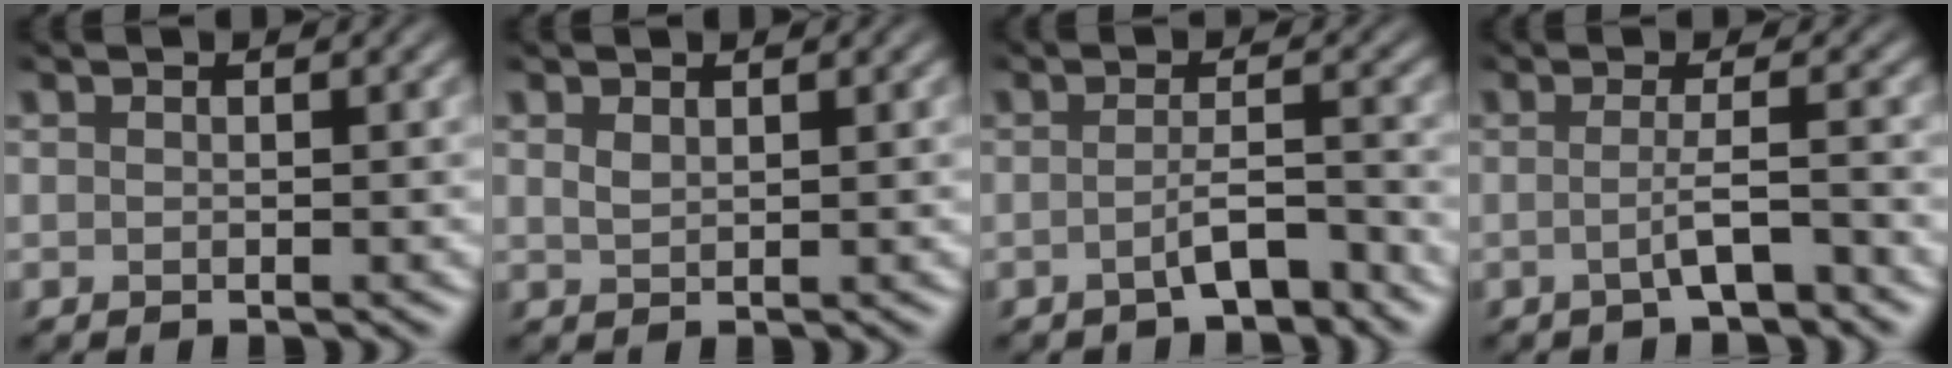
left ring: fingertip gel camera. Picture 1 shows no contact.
{"total": 1.0, "force": [0.6, 0.4, 0.6], "torque": [-0.018, 0.000, 0.014]}
{"total": 2.7, "force": [-1.6, 0.5, 2.2], "torque": [-0.034, 0.009, -0.033]}
{"total": 2.8, "force": [-0.8, 0.5, 2.6], "torque": [-0.040, 0.002, -0.021]}